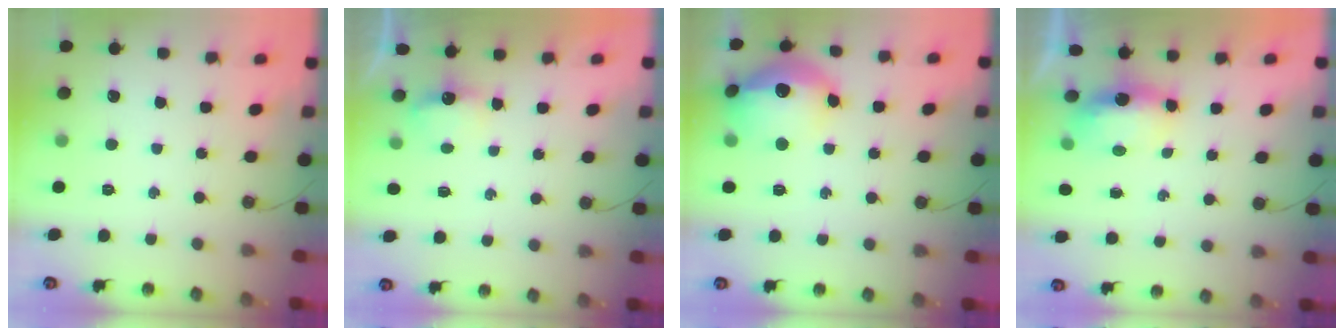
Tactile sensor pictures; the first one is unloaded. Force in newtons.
{"total": 4.0, "press": 3.9, "slide": 0.6}
{"total": 18.2, "press": 18.2, "slide": 1.4}
{"total": 8.2, "press": 6.6, "slide": 4.9}